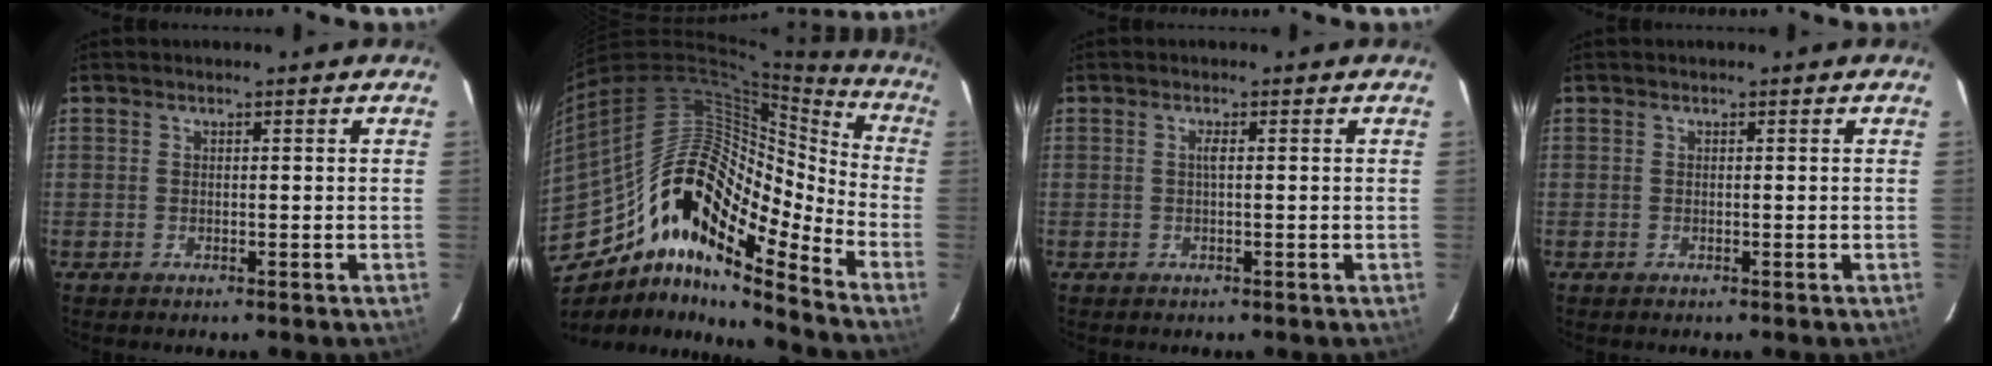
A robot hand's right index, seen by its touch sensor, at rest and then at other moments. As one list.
[{"total": 20.4, "force": [-11.6, 7.4, 15.1], "torque": [-0.241, 0.002, -0.222]}, {"total": 0.9, "force": [0.1, -0.1, 0.9], "torque": [-0.018, 0.001, 0.000]}, {"total": 0.0}]